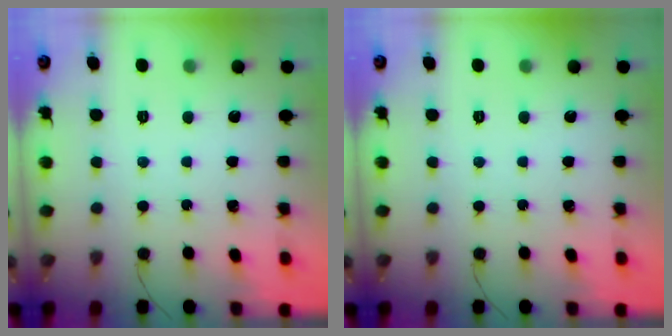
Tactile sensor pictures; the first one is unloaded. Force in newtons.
{"total": 0.0}